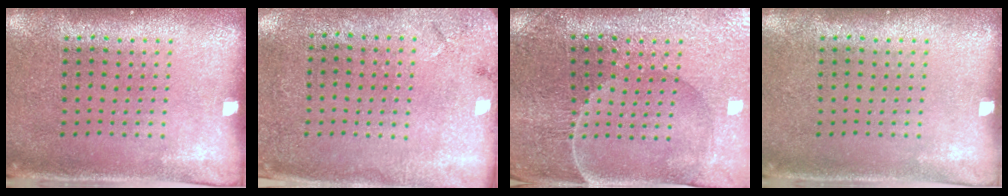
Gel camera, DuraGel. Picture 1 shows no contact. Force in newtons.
{"total": 2.7, "press": 2.2, "slide": 1.6}
{"total": 1.9, "press": 1.9, "slide": 0.2}
{"total": 0.0}